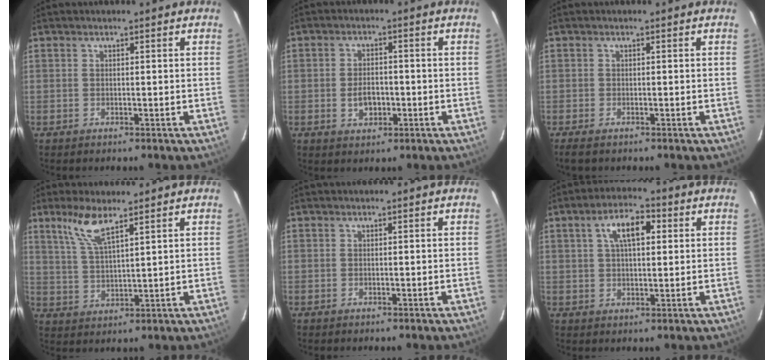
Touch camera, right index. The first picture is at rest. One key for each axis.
{"total": 4.3, "fx": -1.2, "fy": 2.8, "fz": 3.1, "tx": -0.058, "ty": 0.002, "tz": -0.015}
{"total": 2.3, "fx": -1.8, "fy": 0.8, "fz": 1.2, "tx": -0.026, "ty": -0.009, "tz": -0.032}
{"total": 6.9, "fx": 4.7, "fy": 1.3, "fz": 4.9, "tx": -0.105, "ty": 0.002, "tz": 0.101}
{"total": 0.0}
{"total": 7.3, "fx": 2.4, "fy": 3.3, "fz": 6.1, "tx": -0.108, "ty": 0.020, "tz": 0.042}